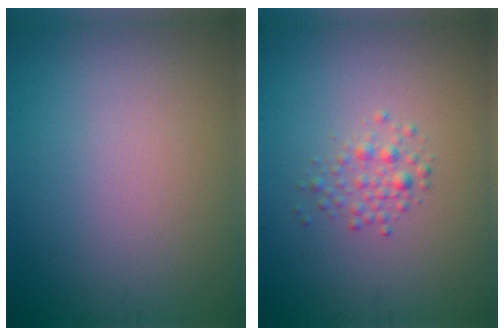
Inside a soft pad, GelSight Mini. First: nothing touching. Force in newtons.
{"total": 1.6, "press": 1.6, "slide": 0.0}